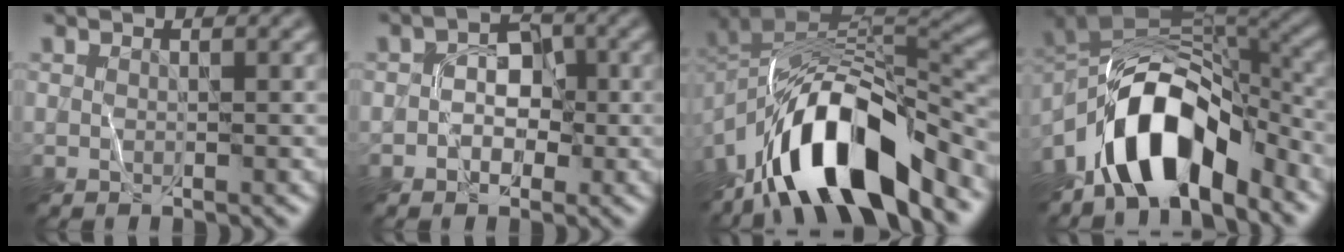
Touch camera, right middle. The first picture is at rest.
{"total": 3.0, "force": [-0.8, 2.3, 1.7], "torque": [-0.018, 0.006, -0.017]}
{"total": 12.5, "force": [-7.0, 5.0, 9.1], "torque": [-0.147, 0.007, -0.130]}
{"total": 10.8, "force": [-5.8, 5.4, 7.4], "torque": [-0.114, 0.013, -0.104]}